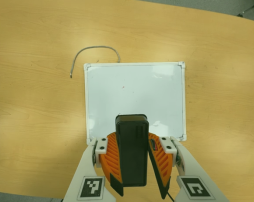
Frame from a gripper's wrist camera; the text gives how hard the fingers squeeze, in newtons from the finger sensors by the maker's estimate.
{"total": 9.7, "left": 9.5, "right": 9.8}